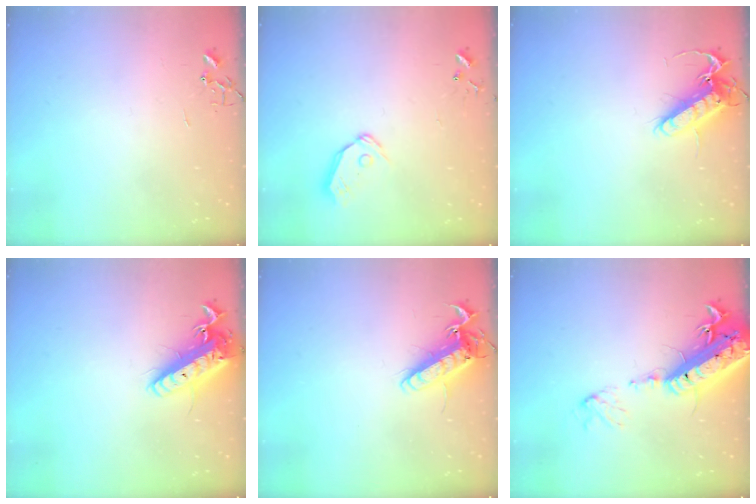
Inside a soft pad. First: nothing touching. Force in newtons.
{"total": 8.5, "press": 8.4, "slide": 0.9}
{"total": 13.7, "press": 13.5, "slide": 1.9}
{"total": 16.8, "press": 16.5, "slide": 3.2}
{"total": 14.6, "press": 14.4, "slide": 2.0}
{"total": 23.7, "press": 23.2, "slide": 5.2}